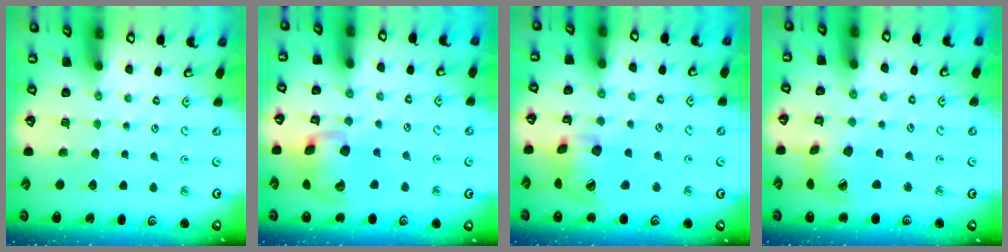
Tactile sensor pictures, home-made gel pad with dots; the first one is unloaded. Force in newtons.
{"total": 14.6, "press": 14.4, "slide": 2.4}
{"total": 14.2, "press": 14.1, "slide": 1.1}
{"total": 10.3, "press": 10.2, "slide": 1.3}